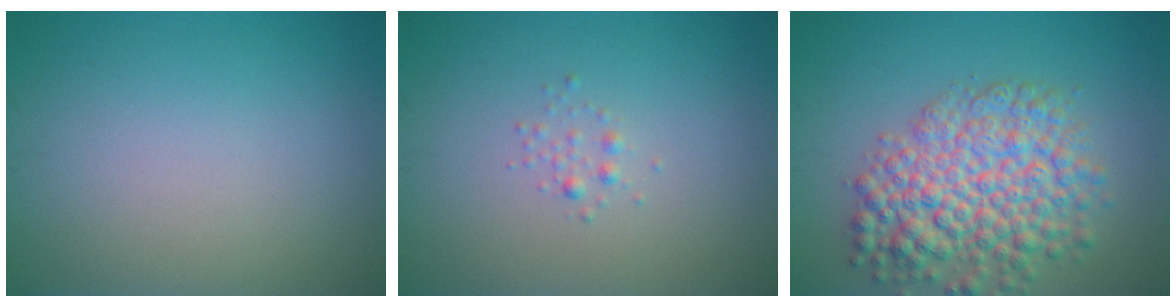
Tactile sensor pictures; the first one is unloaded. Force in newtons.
{"total": 0.8, "press": 0.8, "slide": 0.0}
{"total": 7.8, "press": 7.8, "slide": 0.3}